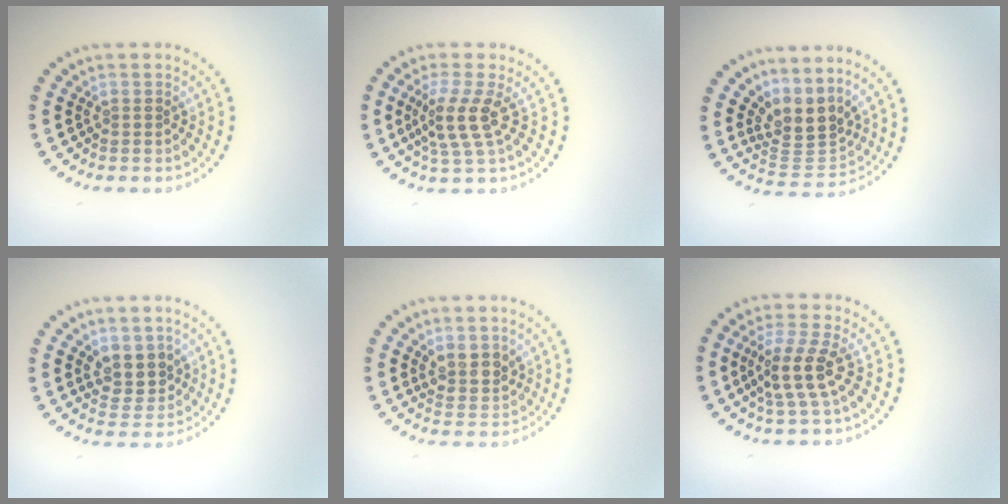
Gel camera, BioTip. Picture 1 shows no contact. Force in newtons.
{"total": 3.3, "press": 2.8, "slide": 1.7}
{"total": 3.6, "press": 2.6, "slide": 2.5}
{"total": 3.1, "press": 2.9, "slide": 1.1}
{"total": 2.4, "press": 2.1, "slide": 1.2}
{"total": 3.5, "press": 2.9, "slide": 1.9}